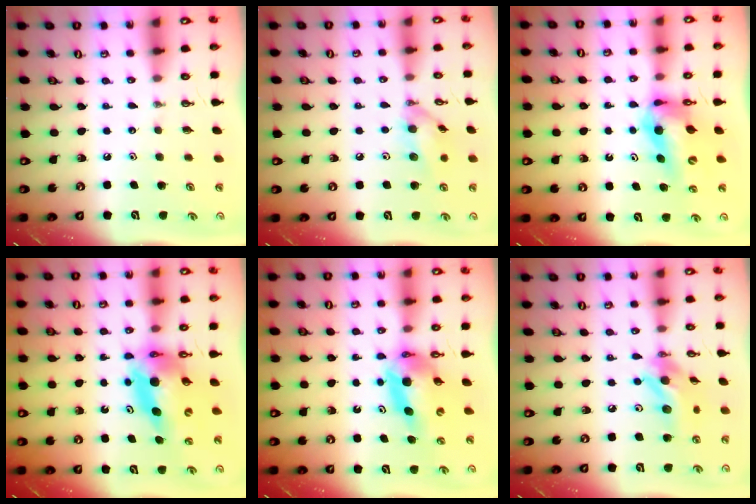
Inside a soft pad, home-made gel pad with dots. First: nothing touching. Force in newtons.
{"total": 11.3, "press": 11.3, "slide": 0.7}
{"total": 11.1, "press": 11.0, "slide": 1.0}
{"total": 11.6, "press": 11.6, "slide": 1.1}
{"total": 9.8, "press": 9.8, "slide": 1.0}
{"total": 13.2, "press": 12.8, "slide": 3.0}